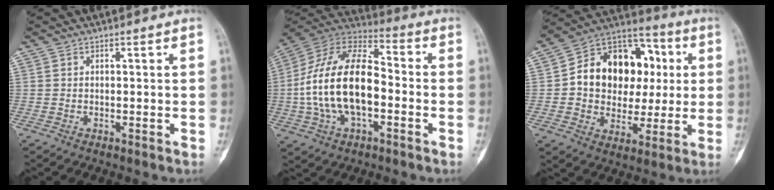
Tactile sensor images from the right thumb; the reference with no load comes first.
{"total": 20.9, "force": [-2.3, 11.3, 17.5], "torque": [-0.330, 0.038, -0.043]}
{"total": 20.2, "force": [2.4, 15.2, 13.1], "torque": [-0.150, 0.031, 0.039]}